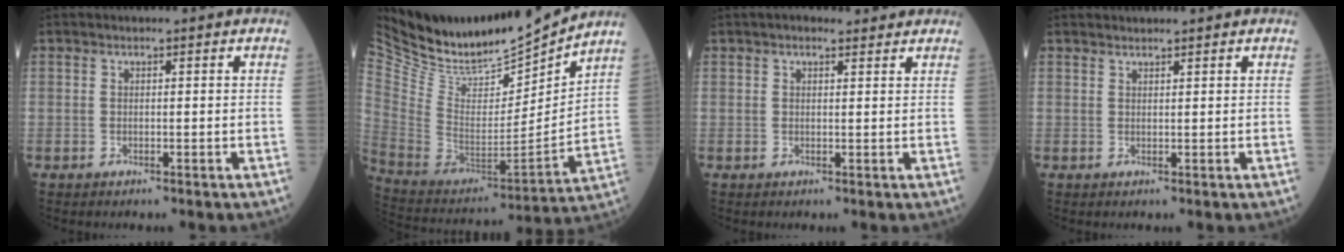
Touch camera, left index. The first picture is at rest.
{"total": 22.3, "force": [20.7, 4.5, 6.9], "torque": [-0.156, -0.044, 0.364]}
{"total": 3.0, "force": [2.4, 1.1, 1.5], "torque": [-0.019, 0.022, 0.031]}
{"total": 1.4, "force": [1.3, 0.1, 0.2], "torque": [-0.005, 0.012, 0.025]}